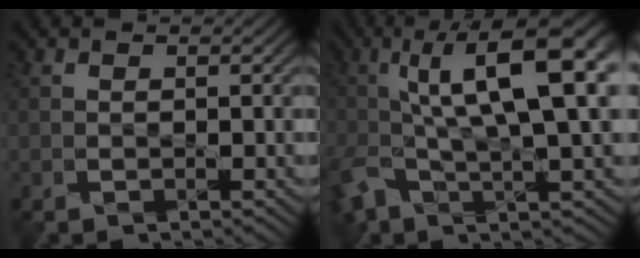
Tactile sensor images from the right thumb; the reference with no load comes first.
{"total": 13.6, "force": [2.1, 4.9, 12.4], "torque": [-0.235, 0.001, 0.035]}